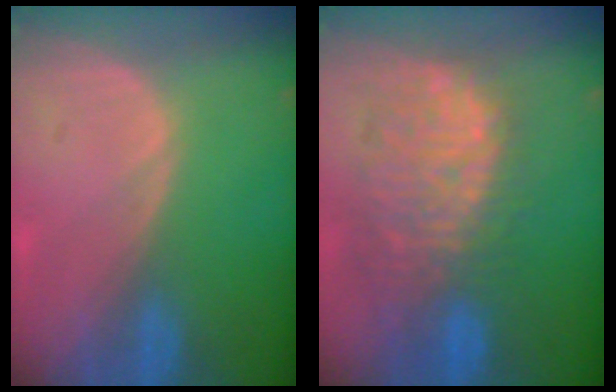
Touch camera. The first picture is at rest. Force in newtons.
{"total": 11.4, "press": 10.4, "slide": 4.7}